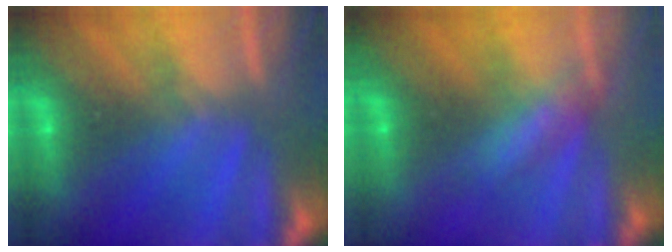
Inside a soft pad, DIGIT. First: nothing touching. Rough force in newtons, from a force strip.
{"total": 2.7}